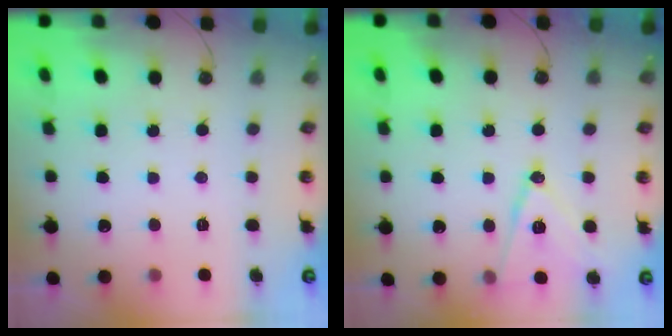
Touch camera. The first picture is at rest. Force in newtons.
{"total": 13.6, "press": 13.2, "slide": 3.3}